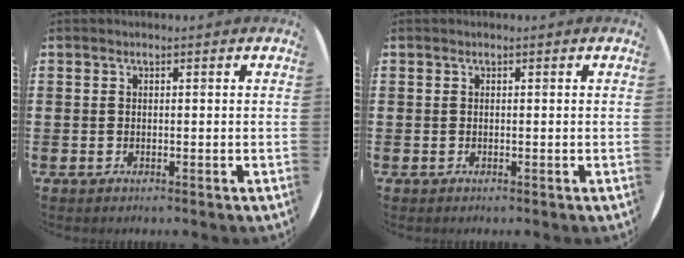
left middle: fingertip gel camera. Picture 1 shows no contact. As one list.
[{"total": 0.0}]